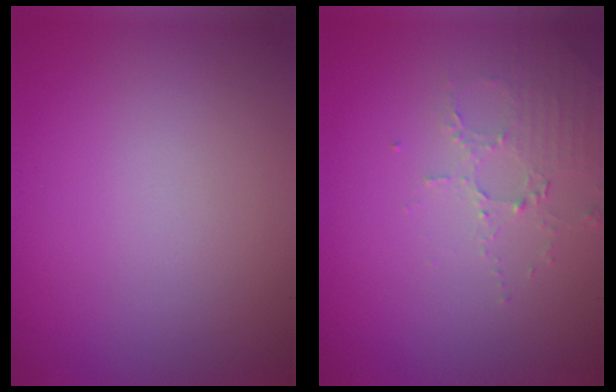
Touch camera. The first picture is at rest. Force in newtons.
{"total": 2.1, "press": 2.1, "slide": 0.4}